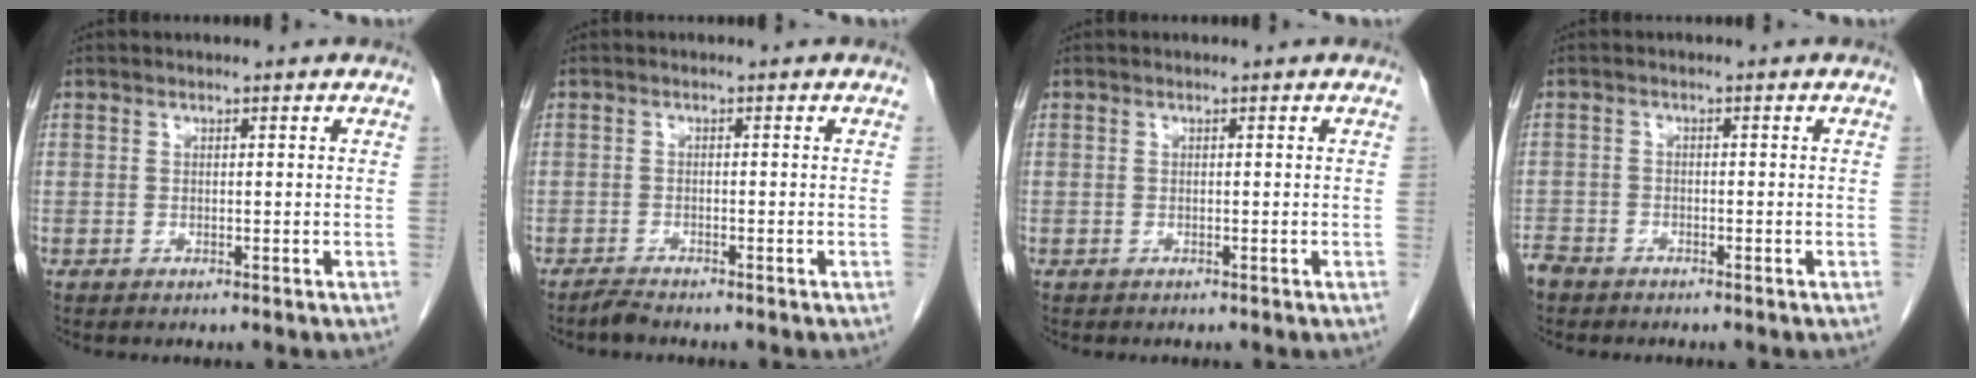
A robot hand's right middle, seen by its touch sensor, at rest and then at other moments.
{"total": 1.4, "force": [-1.4, -0.1, 0.3], "torque": [-0.014, -0.006, -0.026]}
{"total": 0.0}
{"total": 3.1, "force": [-2.8, 1.3, 0.5], "torque": [-0.010, -0.002, -0.051]}